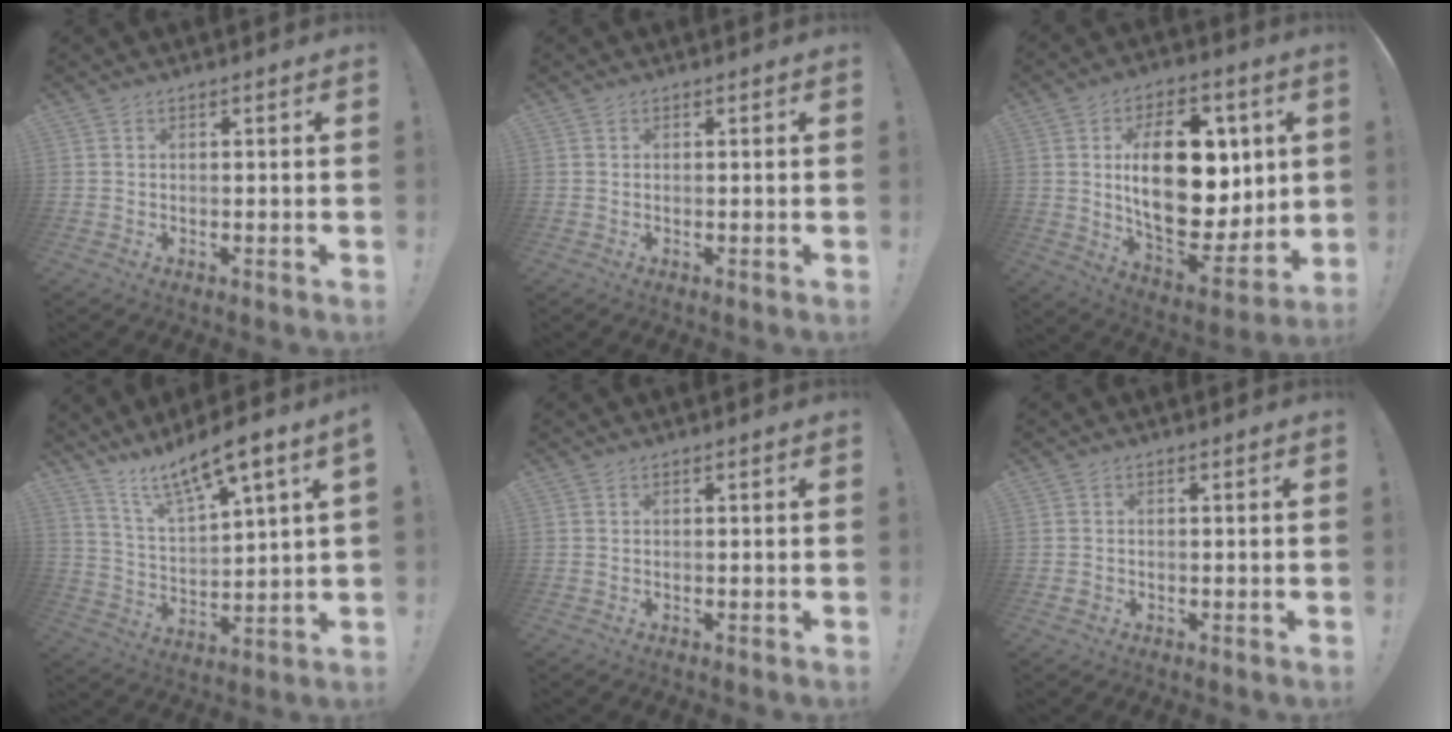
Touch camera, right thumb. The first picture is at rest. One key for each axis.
{"total": 0.0}
{"total": 26.2, "fx": 4.3, "fy": 15.3, "fz": 20.8, "tx": -0.340, "ty": -0.022, "tz": 0.088}
{"total": 10.4, "fx": 8.8, "fy": 1.1, "fz": 5.4, "tx": -0.107, "ty": -0.062, "tz": 0.150}
{"total": 0.0}
{"total": 1.1, "fx": -0.4, "fy": 0.9, "fz": 0.4, "tx": -0.013, "ty": 0.005, "tz": -0.005}